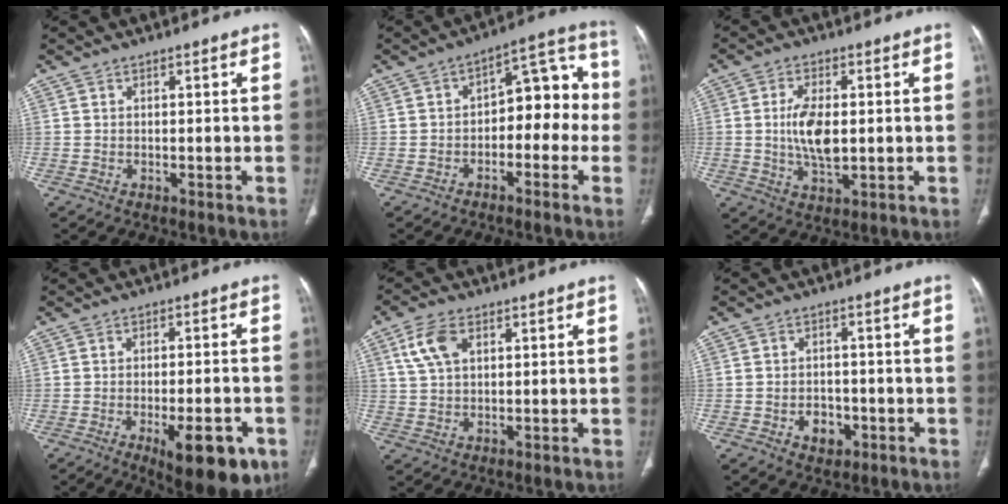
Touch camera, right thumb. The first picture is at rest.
{"total": 11.8, "force": [-2.0, 7.1, 9.2], "torque": [-0.075, 0.056, -0.038]}
{"total": 8.2, "force": [0.2, 4.0, 7.2], "torque": [-0.138, -0.006, 0.005]}
{"total": 13.2, "force": [-5.9, 4.8, 10.8], "torque": [-0.130, 0.010, -0.073]}
{"total": 6.7, "force": [2.7, 3.9, 4.7], "torque": [-0.095, 0.002, 0.056]}
{"total": 4.7, "force": [-1.8, 3.5, 2.6], "torque": [-0.022, 0.013, -0.022]}